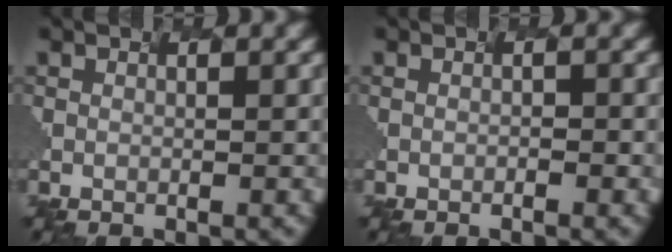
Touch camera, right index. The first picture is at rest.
{"total": 0.6, "force": [-0.5, -0.3, 0.1], "torque": [-0.002, 0.002, 0.004]}